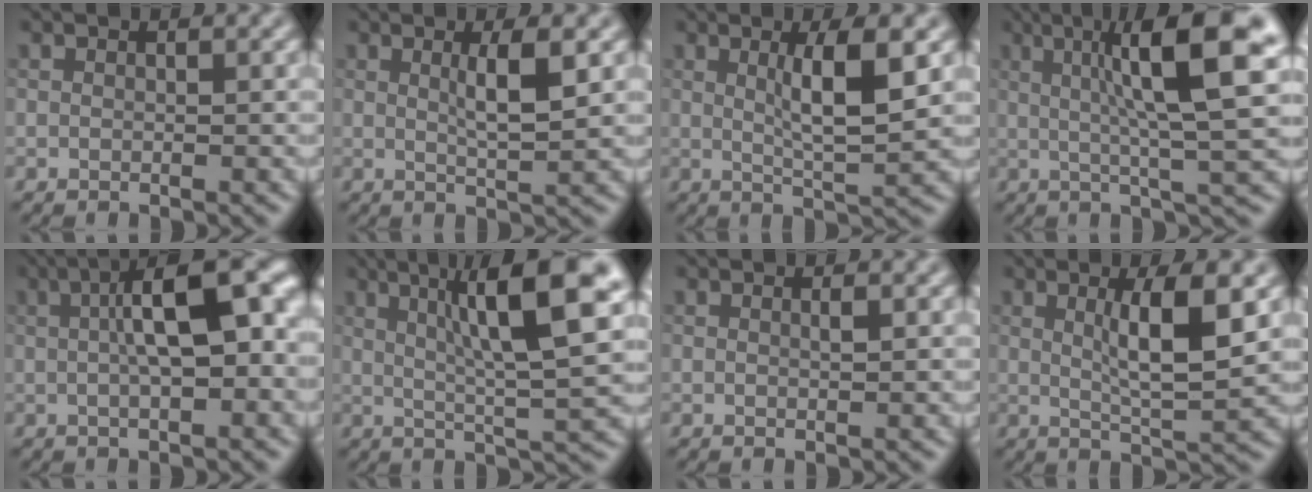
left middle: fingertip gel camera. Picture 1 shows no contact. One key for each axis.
{"total": 3.2, "fx": 0.9, "fy": 0.5, "fz": 3.0, "tx": -0.049, "ty": -0.001, "tz": 0.014}
{"total": 5.0, "fx": 1.2, "fy": 0.8, "fz": 4.7, "tx": -0.080, "ty": -0.001, "tz": 0.022}
{"total": 10.5, "fx": 2.6, "fy": 1.7, "fz": 10.0, "tx": -0.133, "ty": 0.013, "tz": 0.035}
{"total": 9.4, "fx": 1.3, "fy": 3.1, "fz": 8.8, "tx": -0.123, "ty": 0.017, "tz": 0.016}
{"total": 10.7, "fx": 3.6, "fy": 1.7, "fz": 9.9, "tx": -0.138, "ty": 0.012, "tz": 0.057}
{"total": 0.5, "fx": 0.1, "fy": 0.1, "fz": 0.5, "tx": -0.009, "ty": 0.001, "tz": 0.002}
{"total": 5.6, "fx": 1.4, "fy": 1.0, "fz": 5.3, "tx": -0.089, "ty": -0.001, "tz": 0.026}